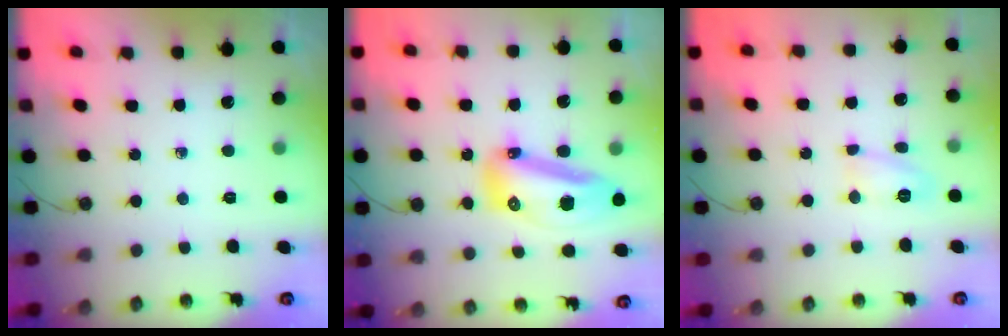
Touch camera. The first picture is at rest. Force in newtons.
{"total": 16.0, "press": 15.8, "slide": 2.3}
{"total": 7.1, "press": 7.1, "slide": 0.5}